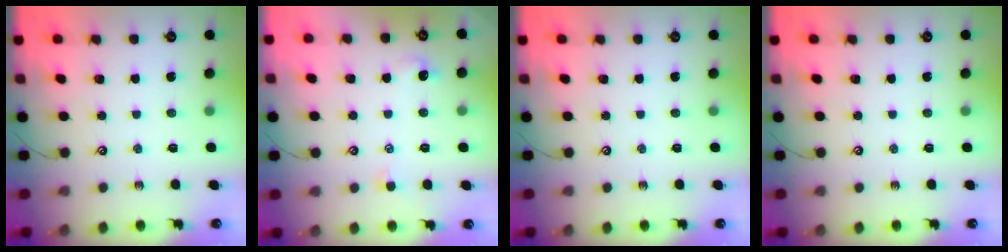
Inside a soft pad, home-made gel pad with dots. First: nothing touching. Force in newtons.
{"total": 1.0, "press": 0.8, "slide": 0.6}
{"total": 0.0}
{"total": 0.0}